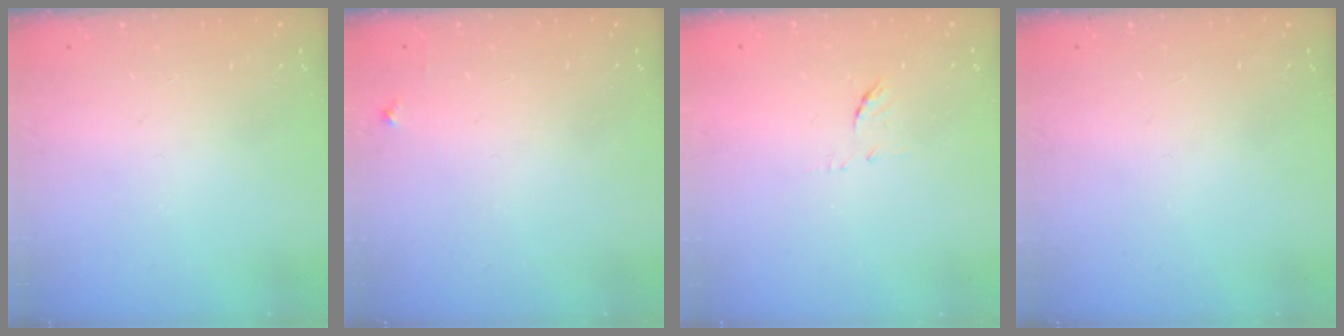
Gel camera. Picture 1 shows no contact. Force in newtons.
{"total": 4.7, "press": 4.6, "slide": 0.5}
{"total": 6.1, "press": 6.1, "slide": 0.3}
{"total": 0.0}